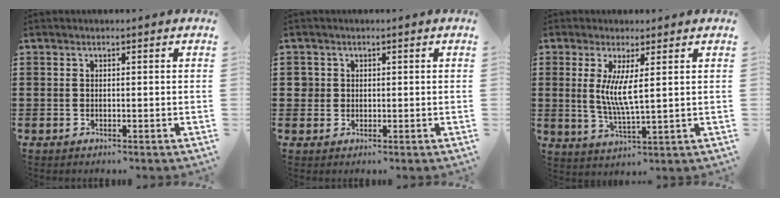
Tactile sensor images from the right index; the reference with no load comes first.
{"total": 1.6, "force": [0.4, 1.5, 0.4], "torque": [-0.014, 0.006, 0.007]}
{"total": 5.6, "force": [1.2, 0.6, 5.4], "torque": [-0.109, -0.009, 0.023]}